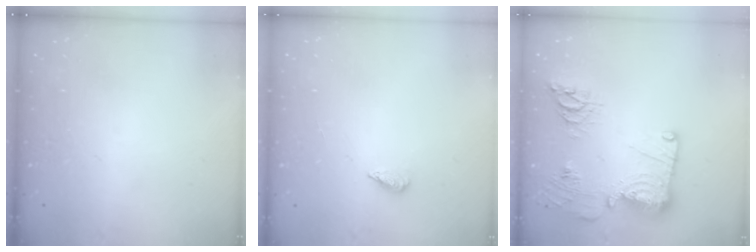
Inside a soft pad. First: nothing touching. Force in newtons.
{"total": 2.3, "press": 2.2, "slide": 0.8}
{"total": 18.8, "press": 18.6, "slide": 2.3}